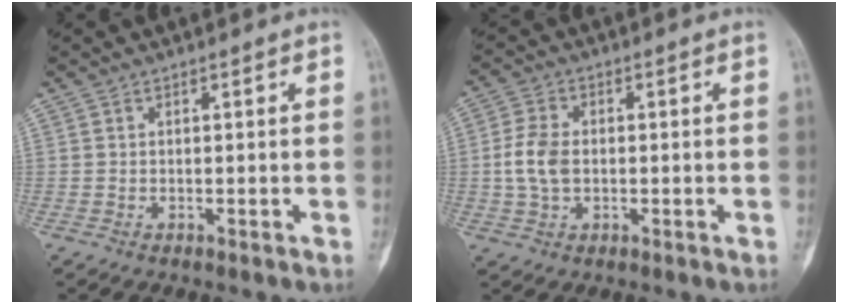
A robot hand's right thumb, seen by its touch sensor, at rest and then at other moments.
{"total": 6.5, "force": [-0.2, 4.3, 4.8], "torque": [-0.101, 0.009, -0.007]}